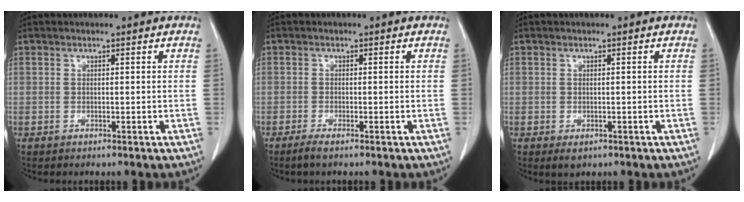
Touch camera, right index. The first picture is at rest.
{"total": 1.7, "force": [-1.2, -0.1, 1.1], "torque": [-0.025, -0.005, -0.025]}
{"total": 1.5, "force": [-0.8, 1.0, 0.9], "torque": [-0.008, 0.000, -0.003]}